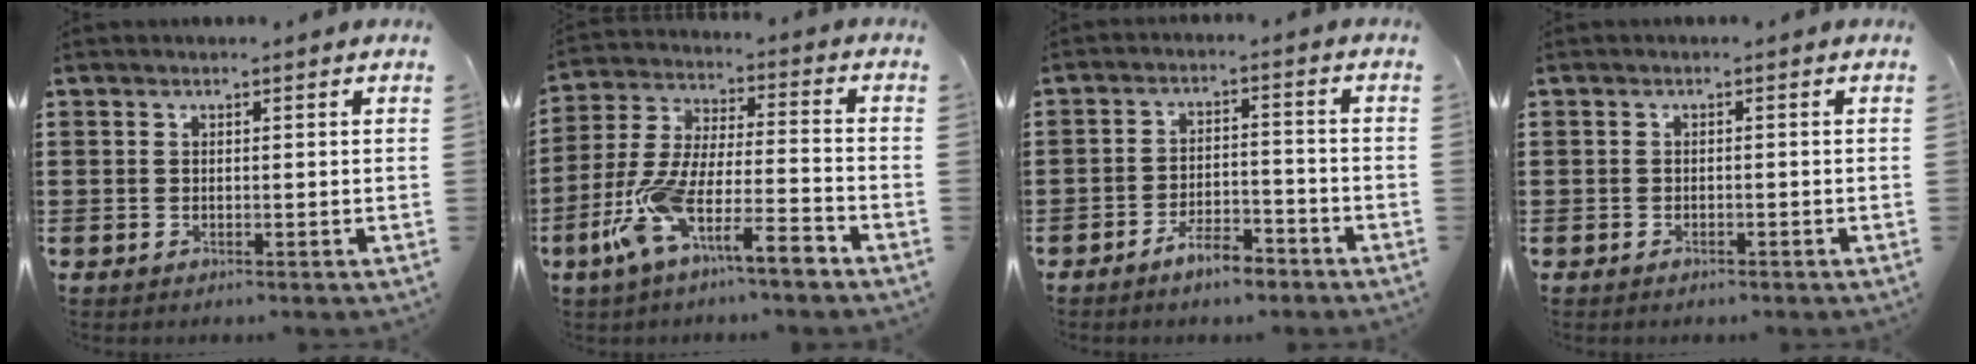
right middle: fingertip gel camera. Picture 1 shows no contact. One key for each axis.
{"total": 11.1, "fx": -7.7, "fy": 1.5, "fz": 7.9, "tx": -0.188, "ty": -0.013, "tz": -0.161}
{"total": 5.5, "fx": -4.7, "fy": 1.4, "fz": 2.4, "tx": -0.051, "ty": 0.007, "tz": -0.093}
{"total": 0.8, "fx": -0.7, "fy": 0.4, "fz": 0.0, "tx": -0.001, "ty": 0.003, "tz": -0.017}